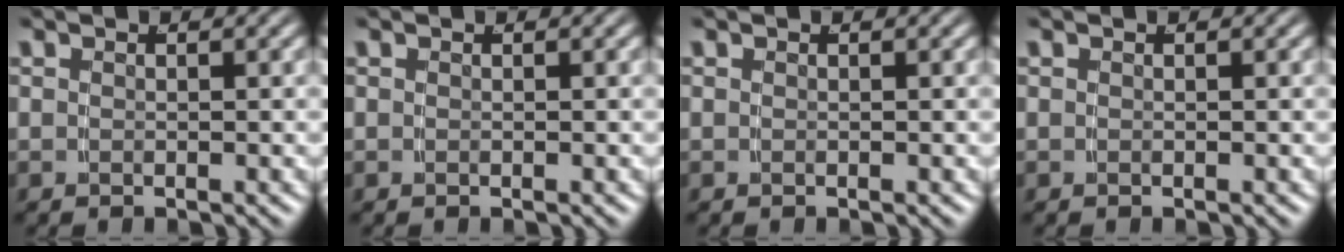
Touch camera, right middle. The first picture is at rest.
{"total": 0.0}
{"total": 0.0}
{"total": 0.0}